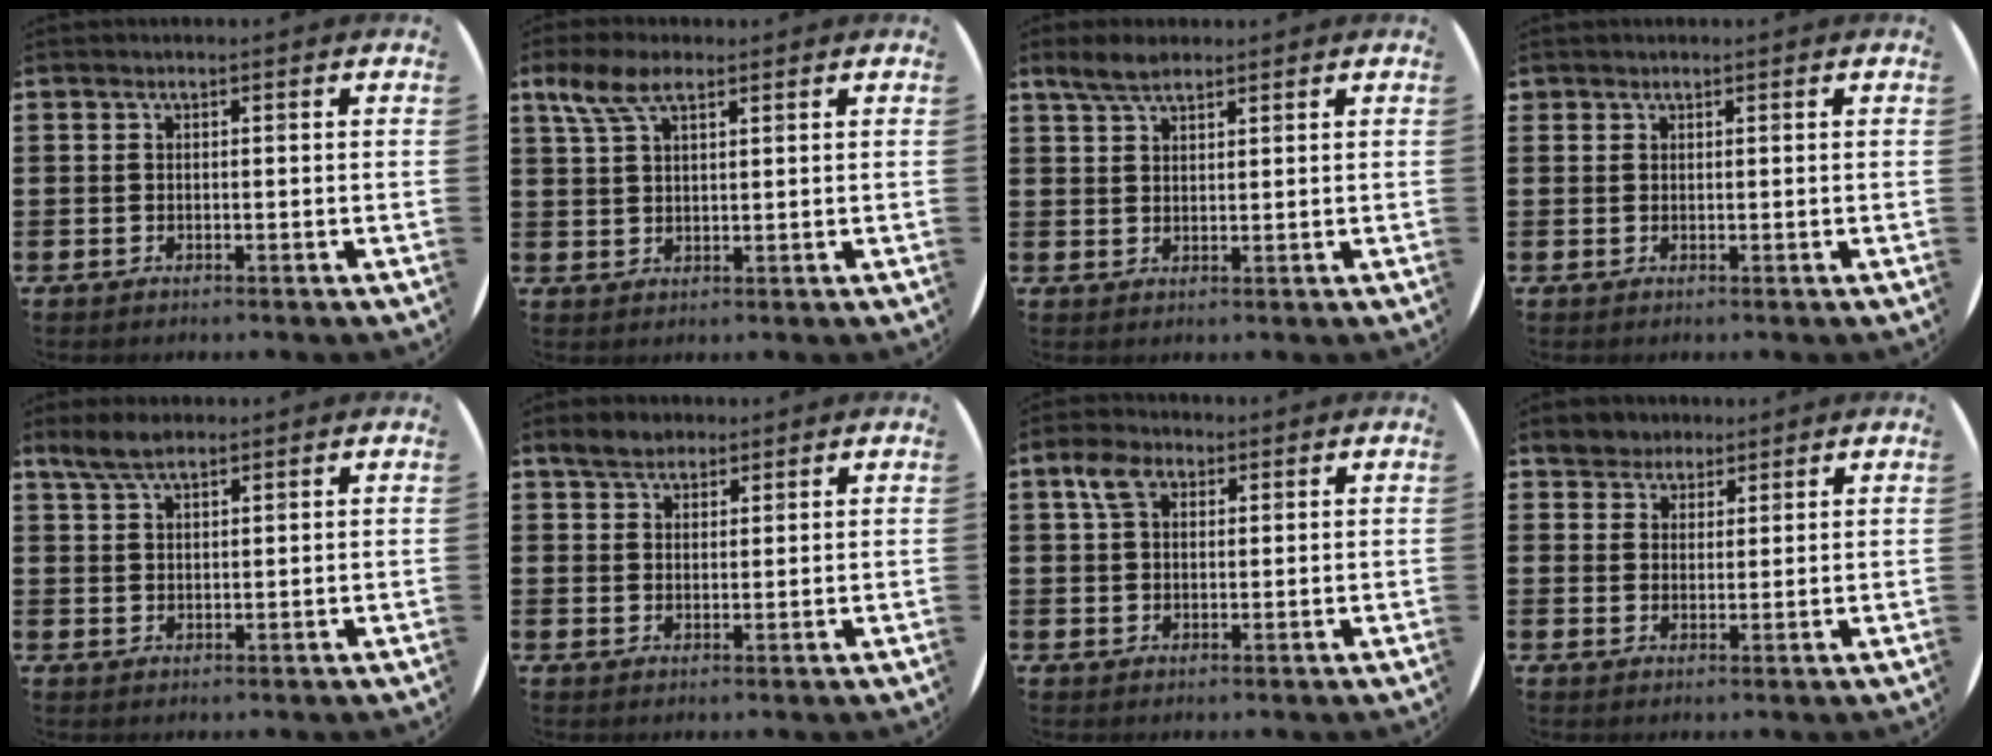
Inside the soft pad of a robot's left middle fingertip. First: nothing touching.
{"total": 5.4, "force": [3.2, 2.3, 3.7], "torque": [-0.072, 0.003, 0.057]}
{"total": 3.8, "force": [3.1, 1.4, 1.9], "torque": [-0.035, -0.002, 0.056]}
{"total": 0.7, "force": [0.6, 0.2, -0.1], "torque": [0.001, 0.003, 0.012]}
{"total": 4.1, "force": [3.3, 1.3, 2.2], "torque": [-0.041, -0.001, 0.059]}
{"total": 3.5, "force": [3.0, 1.6, 0.8], "torque": [-0.015, 0.001, 0.056]}
{"total": 4.2, "force": [2.4, 2.5, 2.3], "torque": [-0.046, 0.007, 0.041]}
{"total": 3.6, "force": [3.1, 1.7, -0.4], "torque": [-0.007, 0.001, 0.061]}